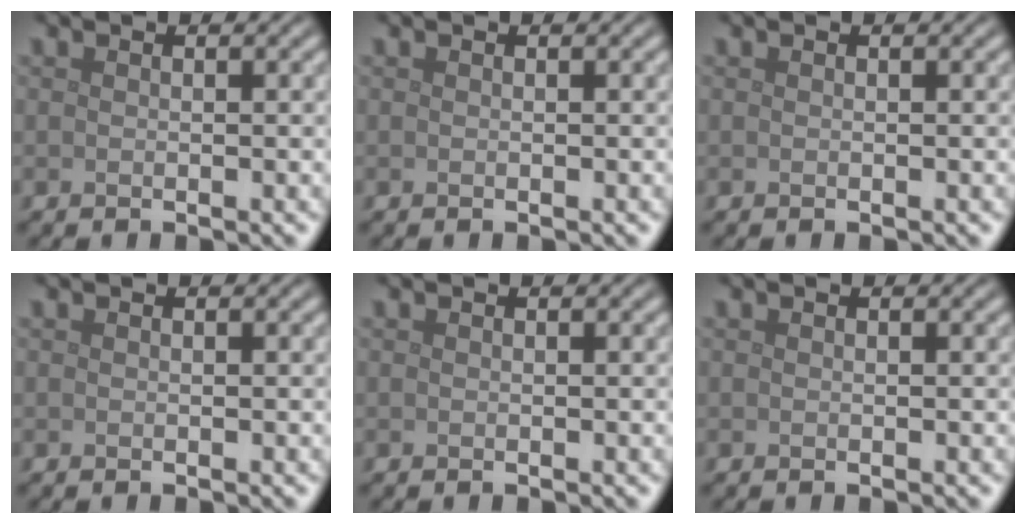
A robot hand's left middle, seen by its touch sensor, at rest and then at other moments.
{"total": 0.0}
{"total": 0.0}
{"total": 0.0}
{"total": 0.0}
{"total": 0.0}